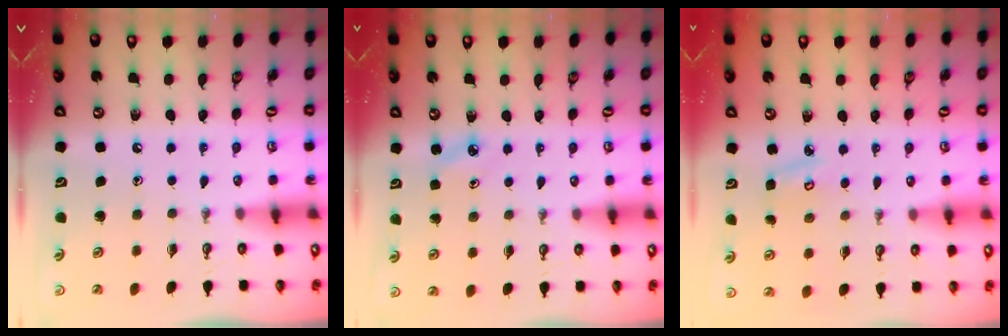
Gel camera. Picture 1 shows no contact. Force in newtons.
{"total": 4.5, "press": 4.5, "slide": 0.7}
{"total": 4.2, "press": 4.2, "slide": 0.5}